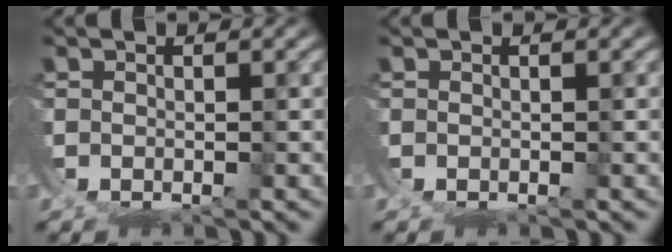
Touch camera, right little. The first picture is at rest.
{"total": 0.0}